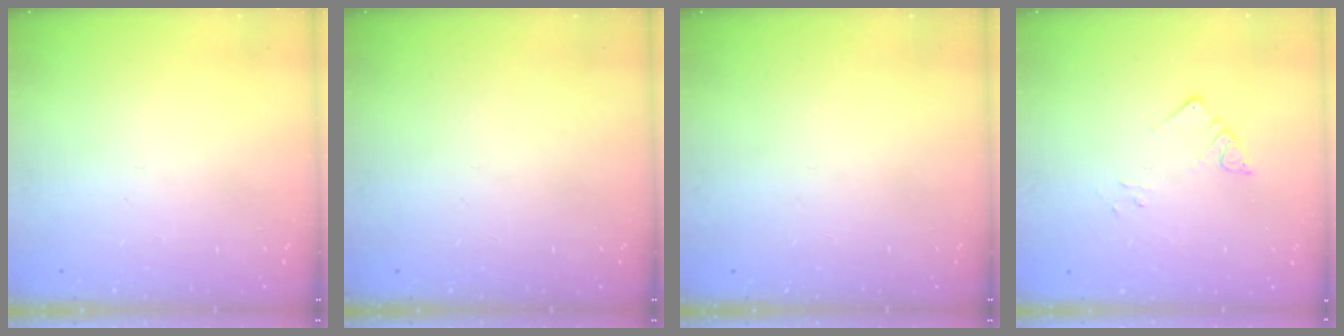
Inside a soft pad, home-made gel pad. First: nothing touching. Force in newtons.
{"total": 0.0}
{"total": 0.0}
{"total": 2.9, "press": 2.9, "slide": 0.4}